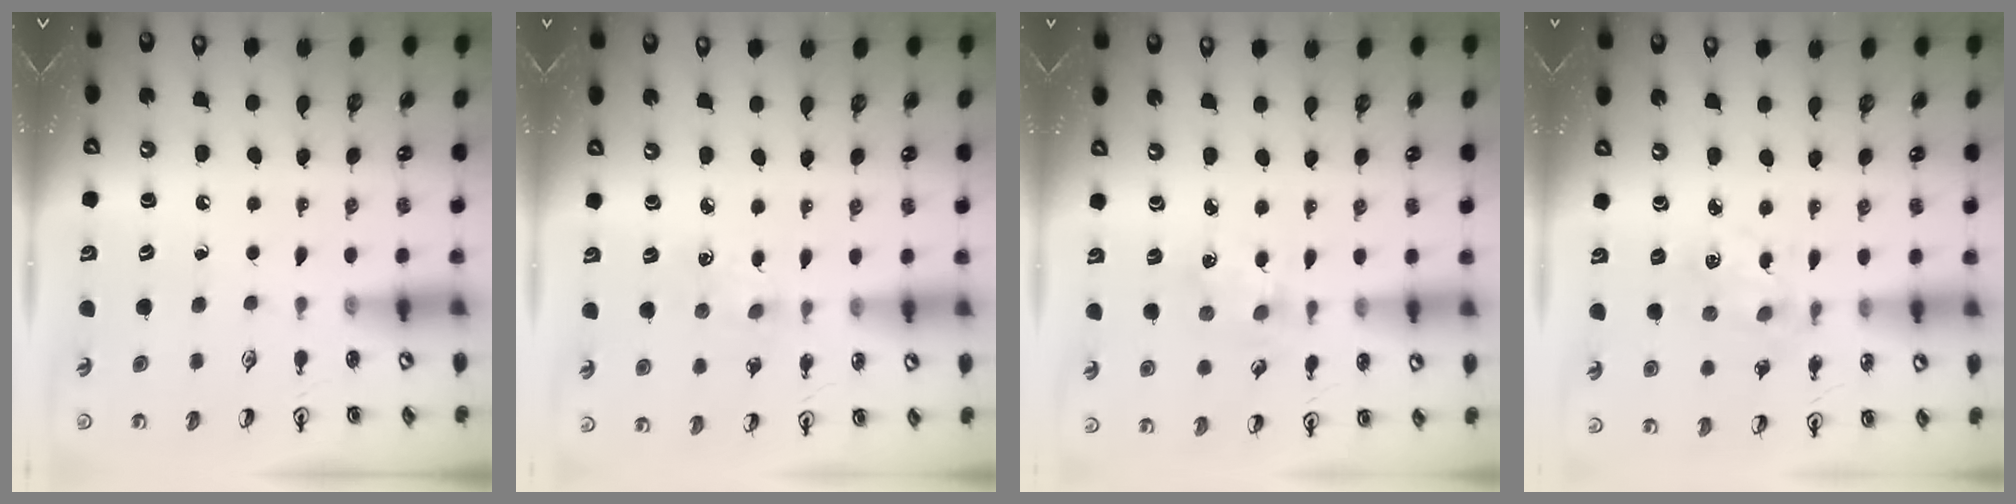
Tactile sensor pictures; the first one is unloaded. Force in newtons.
{"total": 5.9, "press": 5.8, "slide": 0.6}
{"total": 1.3, "press": 1.3, "slide": 0.2}
{"total": 1.3, "press": 1.3, "slide": 0.1}